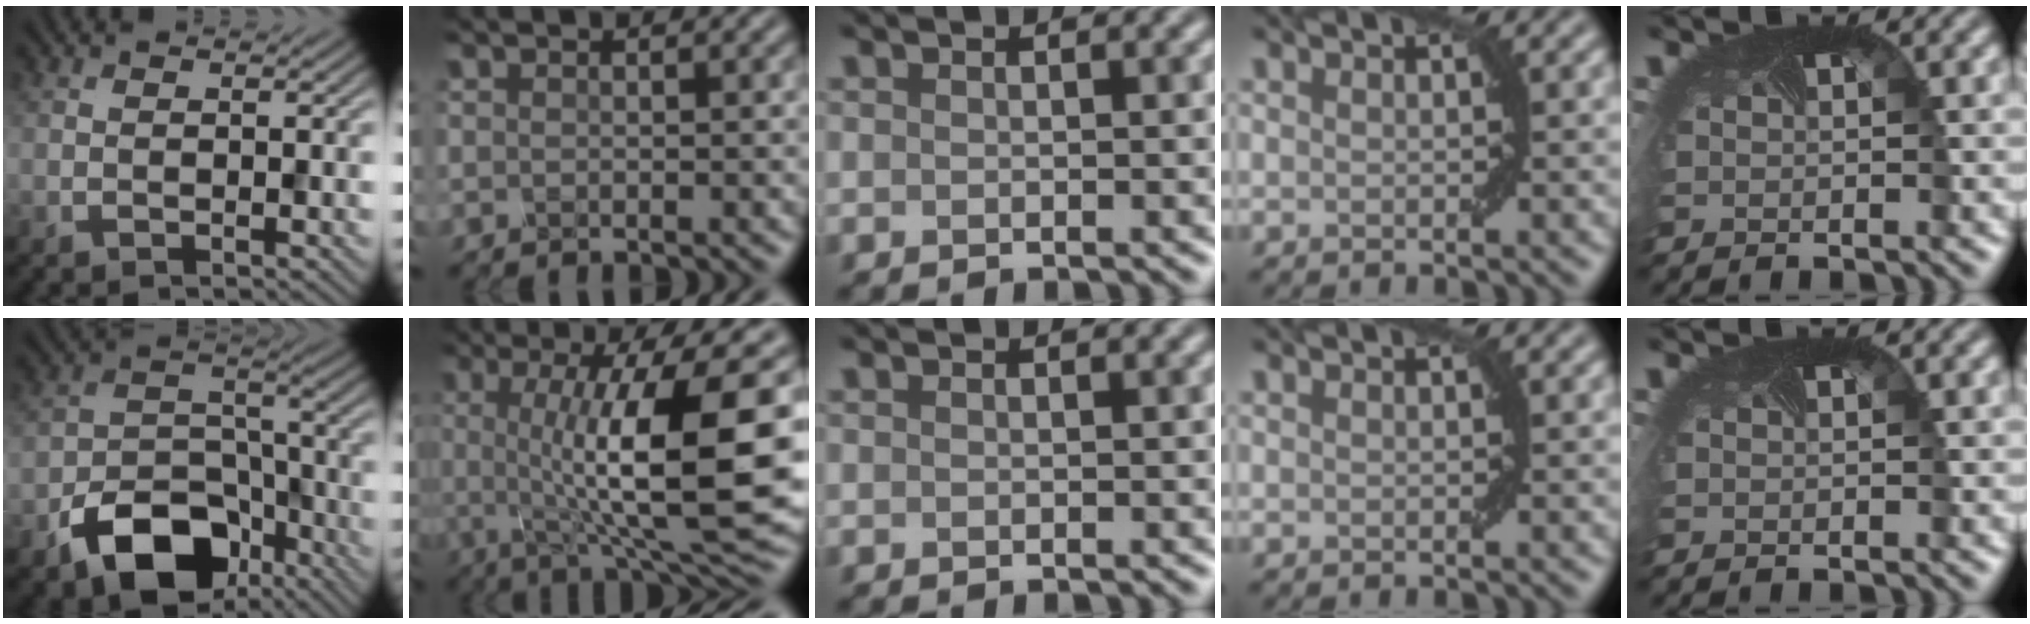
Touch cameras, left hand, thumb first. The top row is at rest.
{"thumb": {"total": 12.3, "force": [-7.4, 7.3, 6.6], "torque": [-0.123, -0.019, -0.135]}, "index": {"total": 13.5, "force": [0.2, 3.2, 13.1], "torque": [-0.182, 0.000, 0.005]}}